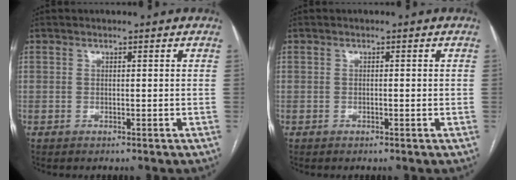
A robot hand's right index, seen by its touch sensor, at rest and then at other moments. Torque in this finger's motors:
{"motor_torque": [-0.13, 0.16, -0.09, -0.01]}